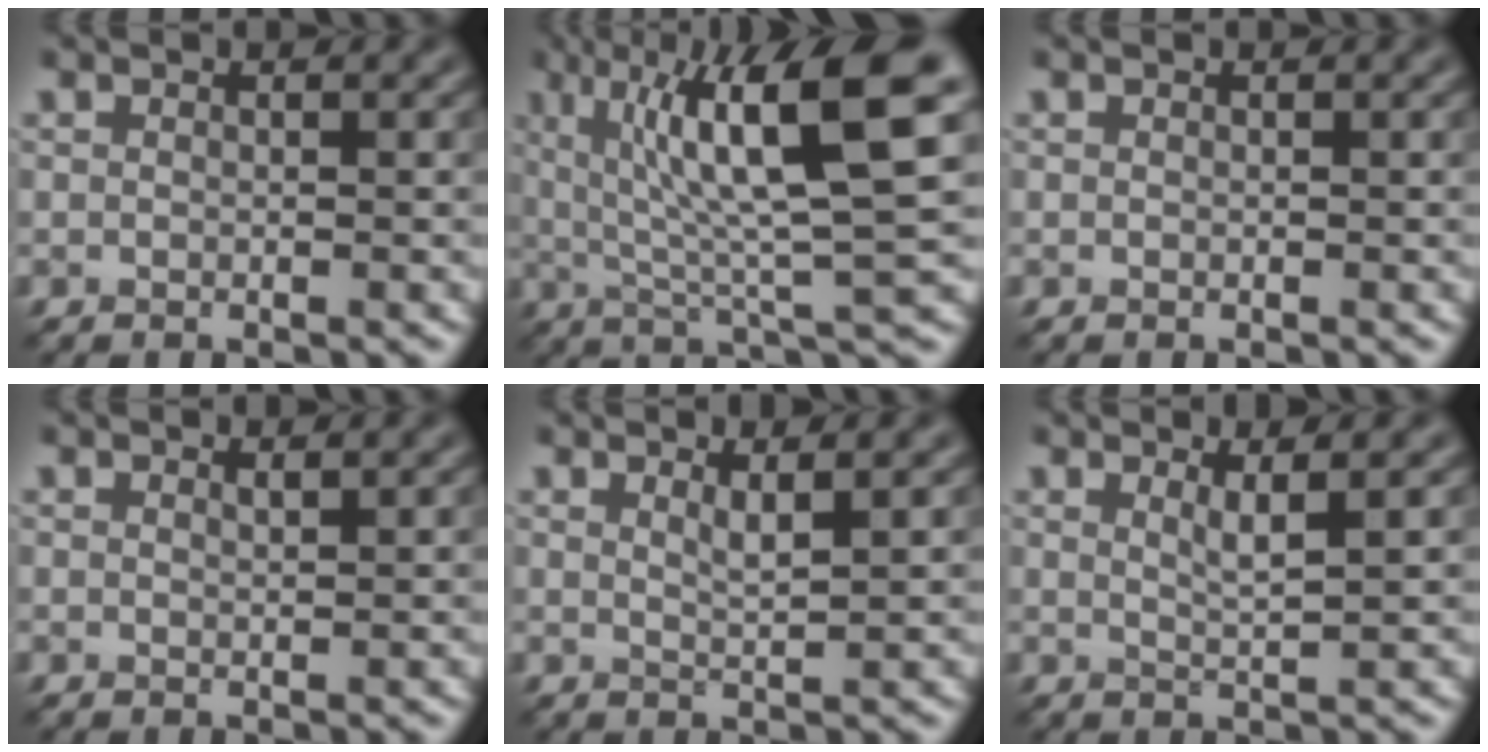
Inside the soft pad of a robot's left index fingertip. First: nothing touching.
{"total": 11.6, "force": [3.4, 2.5, 10.9], "torque": [-0.158, 0.007, 0.058]}
{"total": 0.0}
{"total": 0.5, "force": [0.5, 0.0, 0.2], "torque": [-0.002, -0.002, 0.009]}
{"total": 1.7, "force": [0.9, 0.4, 1.3], "torque": [-0.012, 0.000, 0.010]}
{"total": 2.0, "force": [0.9, 0.5, 1.7], "torque": [-0.020, -0.001, 0.010]}